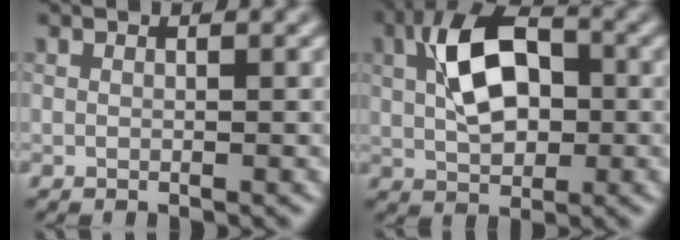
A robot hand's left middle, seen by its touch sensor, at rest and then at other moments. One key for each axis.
{"total": 7.3, "fx": -0.2, "fy": 4.2, "fz": 6.0, "tx": -0.119, "ty": 0.018, "tz": -0.007}